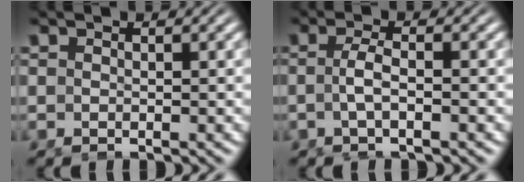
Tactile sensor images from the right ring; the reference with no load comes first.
{"total": 2.1, "force": [-0.8, -0.4, 1.9], "torque": [-0.044, -0.008, -0.009]}